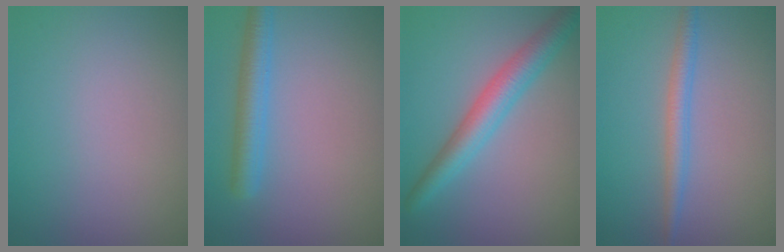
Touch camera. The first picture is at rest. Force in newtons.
{"total": 3.2, "press": 3.2, "slide": 0.2}
{"total": 4.2, "press": 4.2, "slide": 0.1}
{"total": 2.2, "press": 2.2, "slide": 0.1}